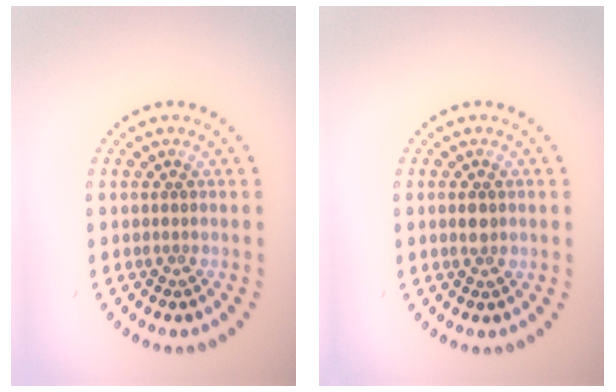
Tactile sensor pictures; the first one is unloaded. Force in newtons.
{"total": 1.3, "press": 1.3, "slide": 0.2}